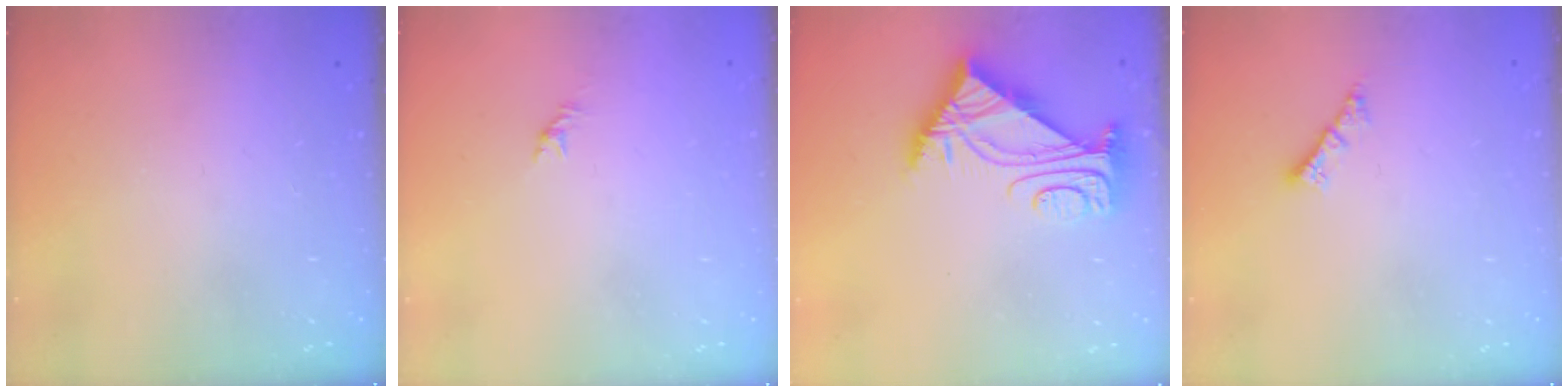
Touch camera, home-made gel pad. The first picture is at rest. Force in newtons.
{"total": 0.0}
{"total": 5.9, "press": 5.9, "slide": 0.5}
{"total": 2.4, "press": 2.4, "slide": 0.2}